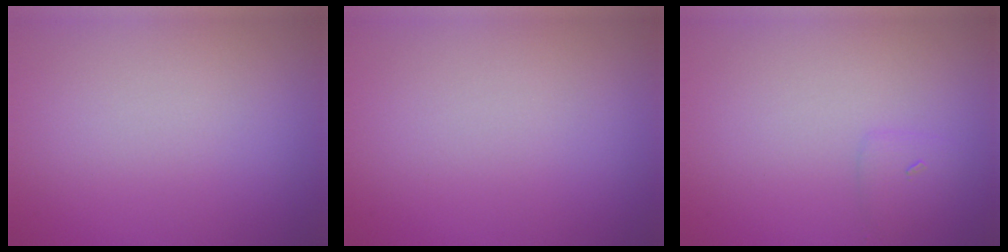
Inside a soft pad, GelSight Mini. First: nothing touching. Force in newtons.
{"total": 0.0}
{"total": 0.5, "press": 0.5, "slide": 0.0}